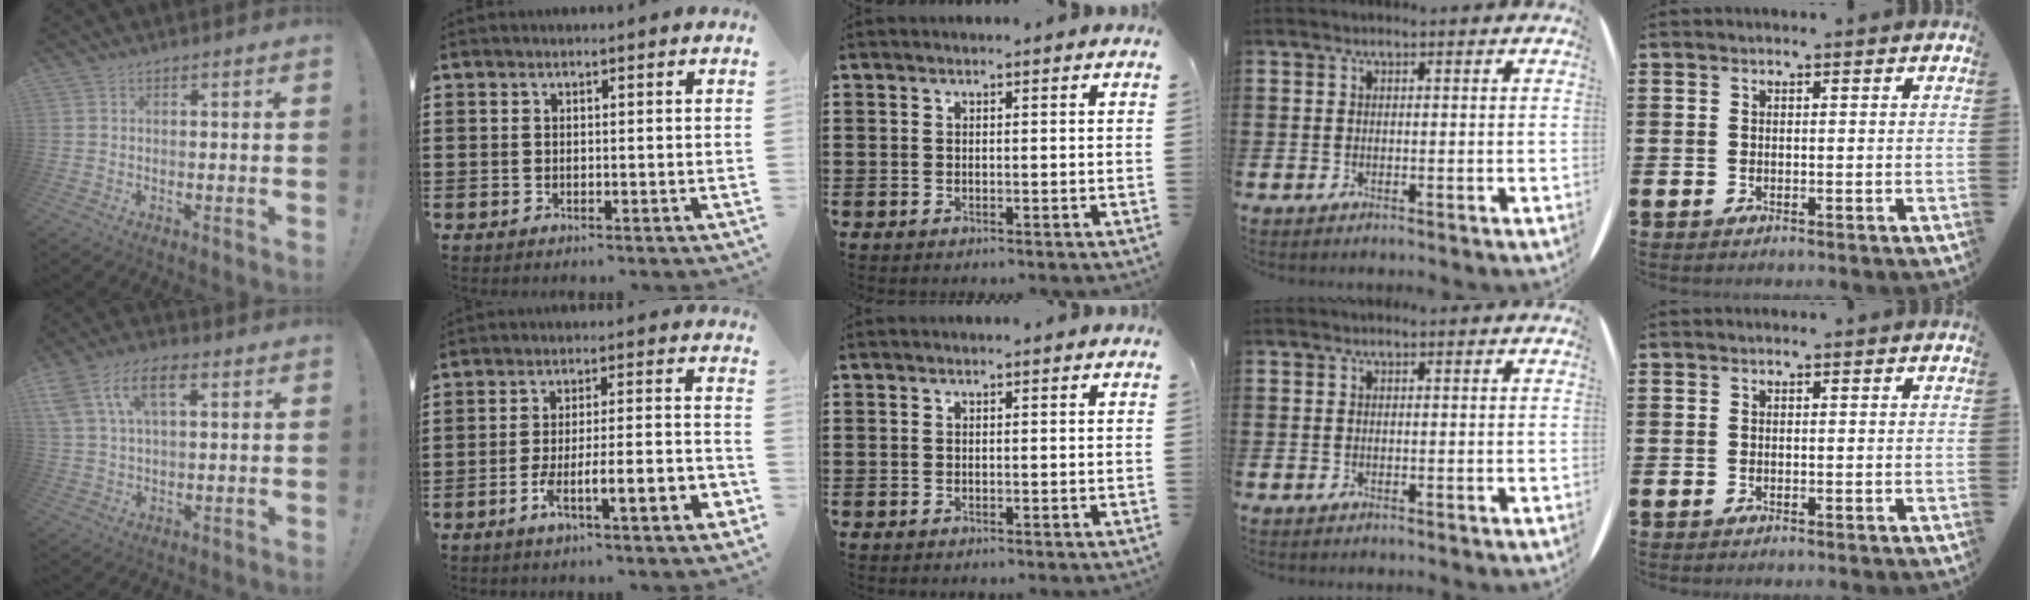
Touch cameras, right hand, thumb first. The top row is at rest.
{"thumb": {"total": 10.7, "force": [4.3, 5.8, 7.9], "torque": [-0.142, 0.004, 0.080]}, "index": {"total": 7.3, "force": [-4.2, 0.8, 5.9], "torque": [-0.103, -0.006, -0.079]}}